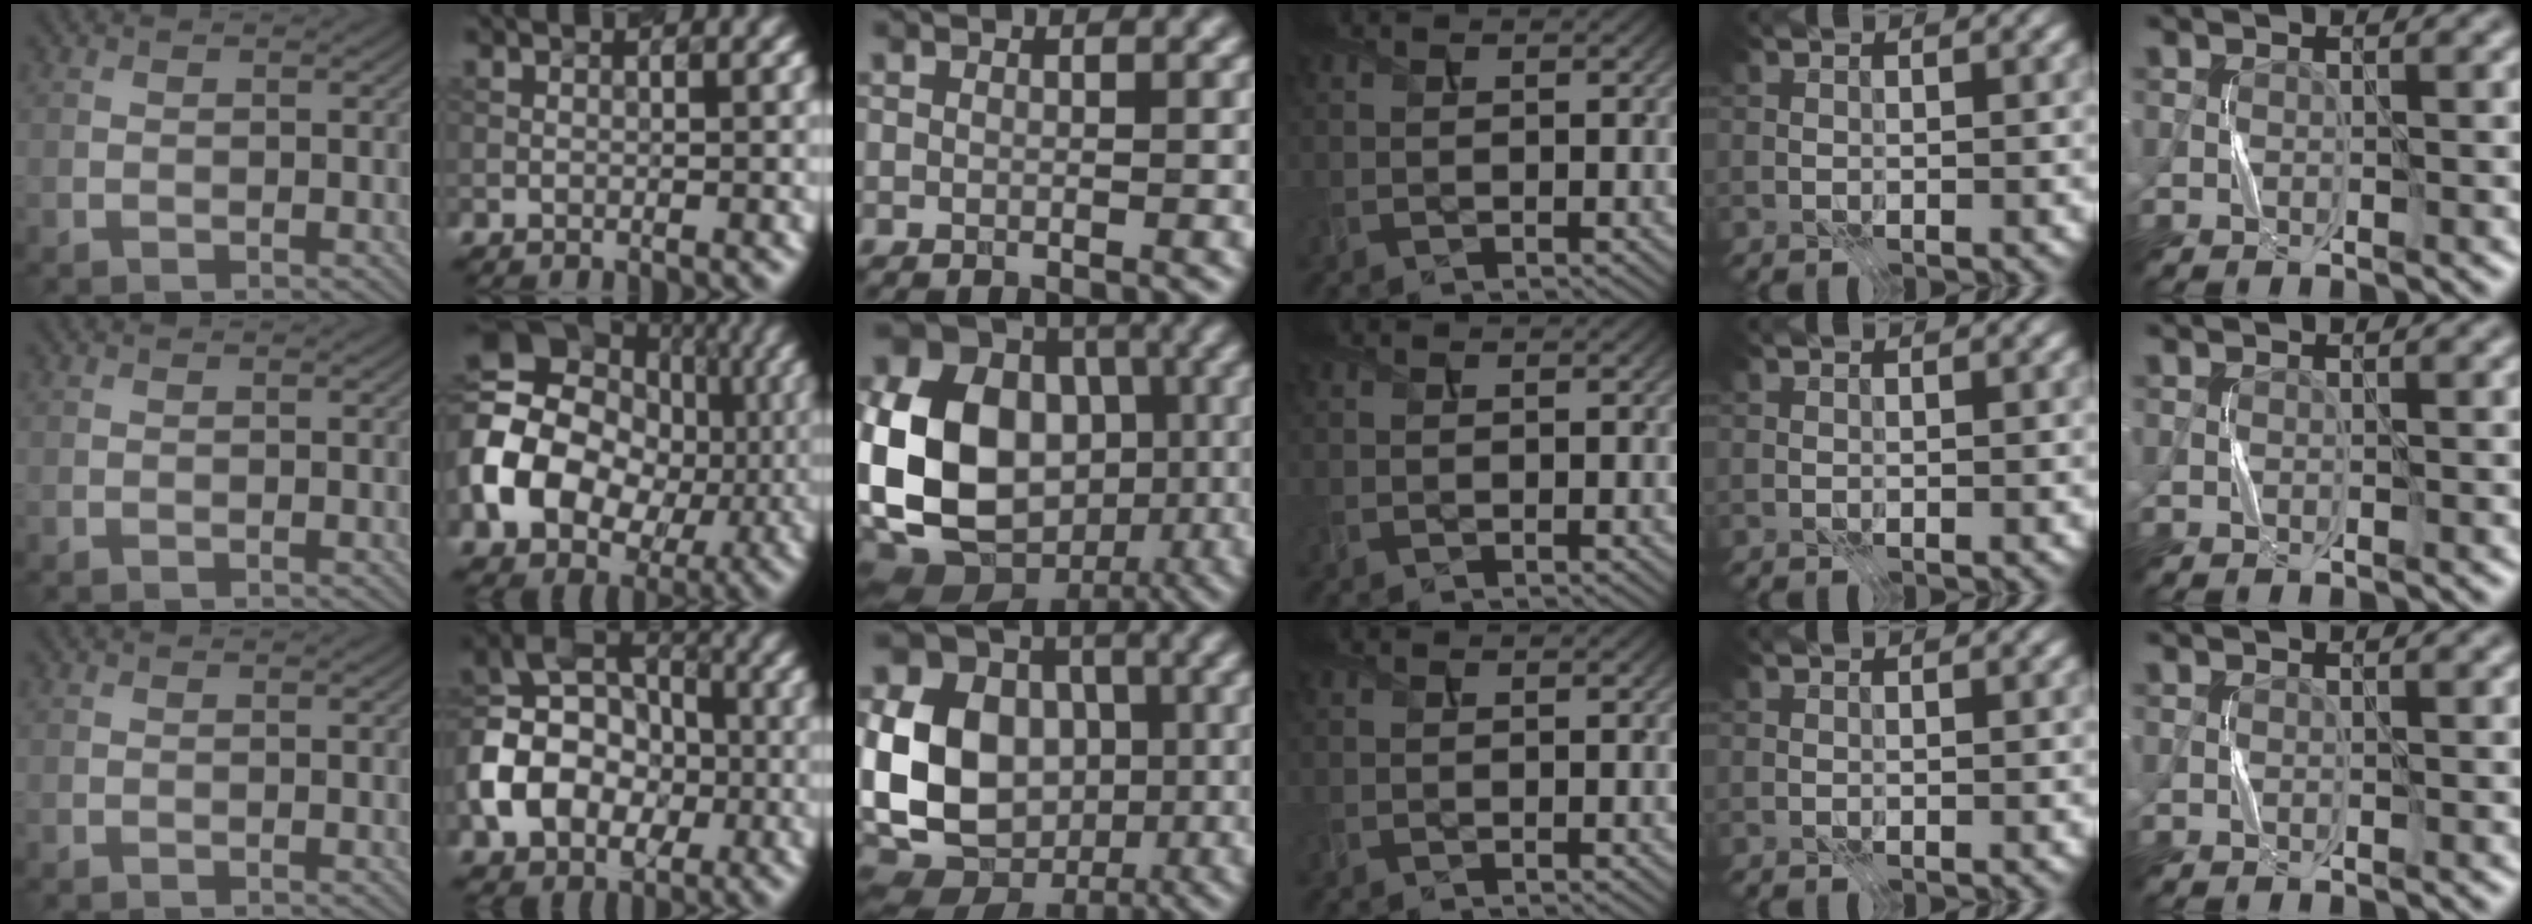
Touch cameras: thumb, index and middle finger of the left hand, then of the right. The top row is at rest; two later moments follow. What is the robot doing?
{"motion": "press", "object": "gel pad"}